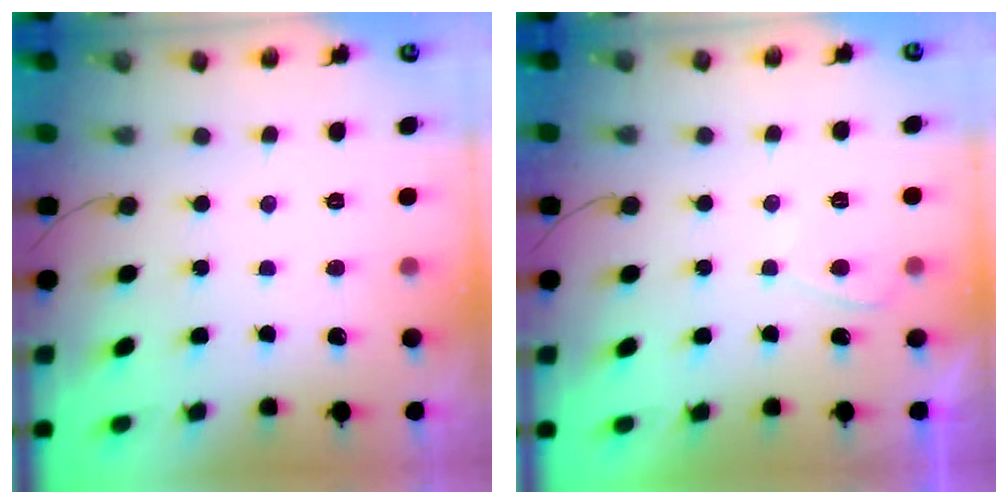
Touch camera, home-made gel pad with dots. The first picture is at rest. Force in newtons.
{"total": 0.8, "press": 0.7, "slide": 0.5}